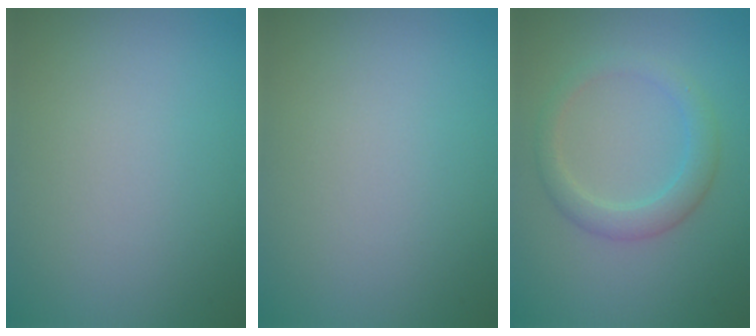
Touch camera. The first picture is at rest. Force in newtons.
{"total": 0.0}
{"total": 2.8, "press": 2.8, "slide": 0.1}